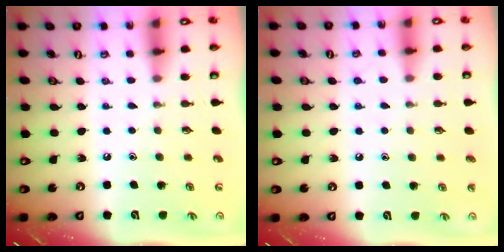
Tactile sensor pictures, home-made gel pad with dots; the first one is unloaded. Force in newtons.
{"total": 5.2, "press": 5.2, "slide": 0.4}